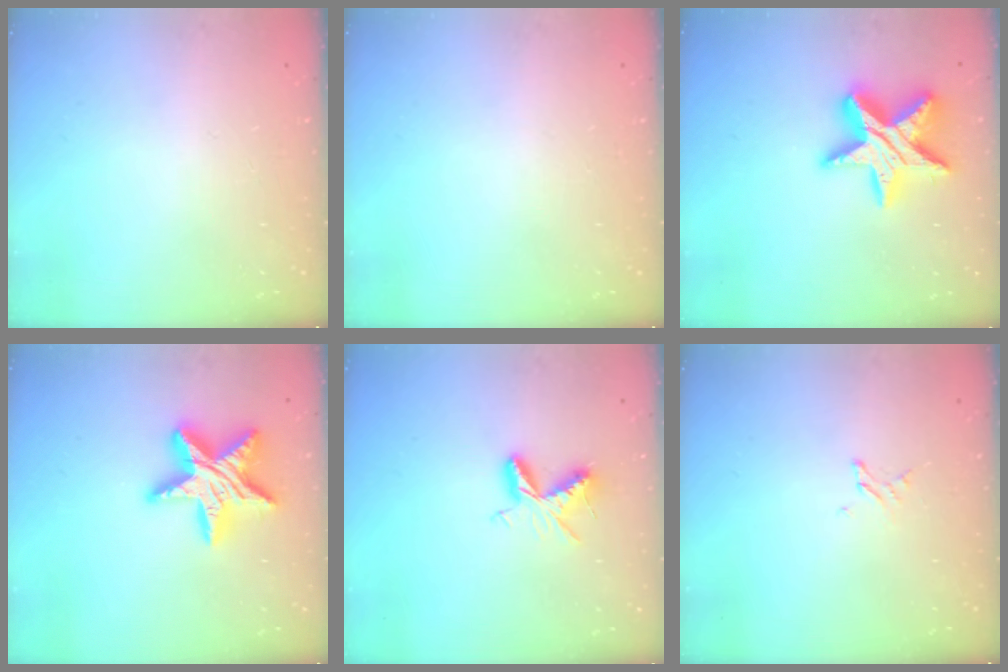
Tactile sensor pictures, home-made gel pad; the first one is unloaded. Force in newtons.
{"total": 0.0}
{"total": 17.0, "press": 16.9, "slide": 1.4}
{"total": 18.7, "press": 18.6, "slide": 1.3}
{"total": 6.2, "press": 6.2, "slide": 0.7}
{"total": 1.2, "press": 1.2, "slide": 0.1}